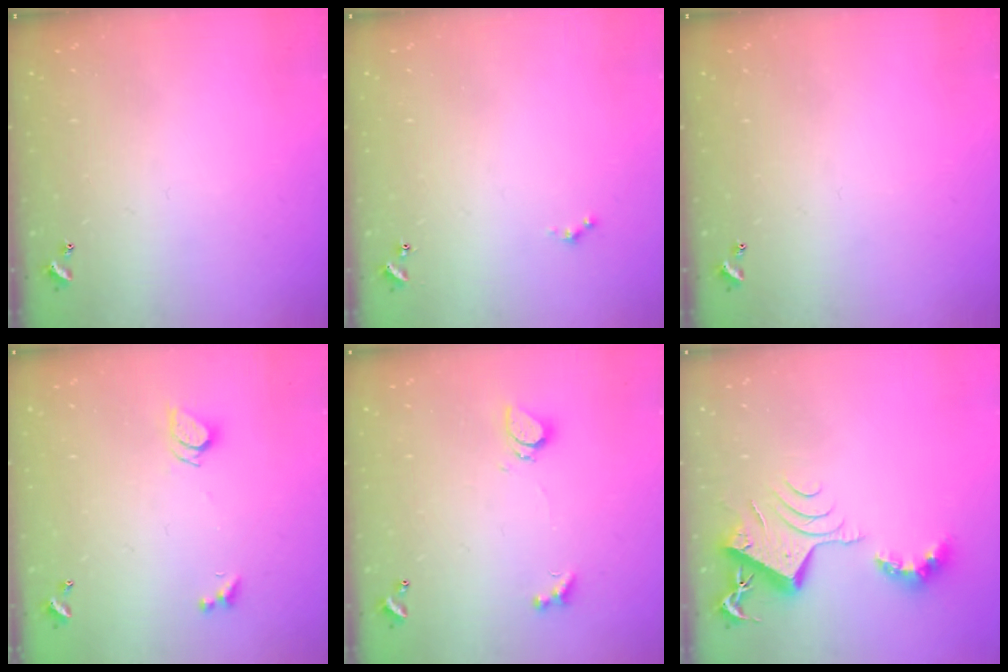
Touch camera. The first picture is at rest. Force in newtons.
{"total": 0.0}
{"total": 0.0}
{"total": 2.3, "press": 2.3, "slide": 0.2}
{"total": 1.0, "press": 0.9, "slide": 0.4}
{"total": 9.4, "press": 9.3, "slide": 1.0}